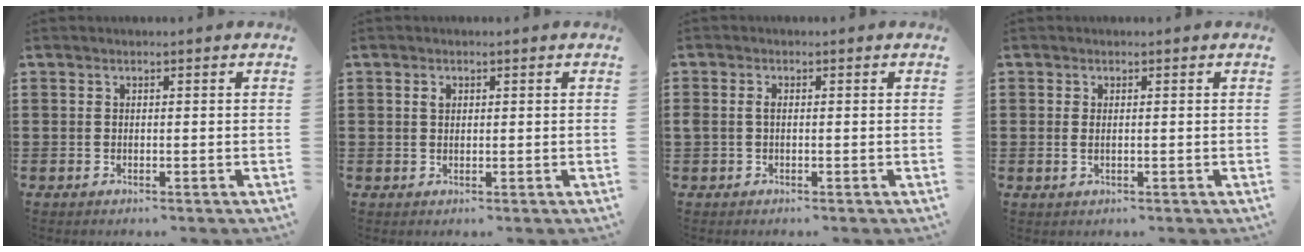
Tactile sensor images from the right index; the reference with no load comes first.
{"total": 0.9, "force": [0.4, 0.6, 0.6], "torque": [-0.013, 0.004, 0.008]}
{"total": 1.4, "force": [0.0, 0.8, 1.2], "torque": [-0.032, 0.001, -0.004]}
{"total": 1.1, "force": [0.2, 0.3, 1.0], "torque": [-0.021, 0.002, 0.002]}